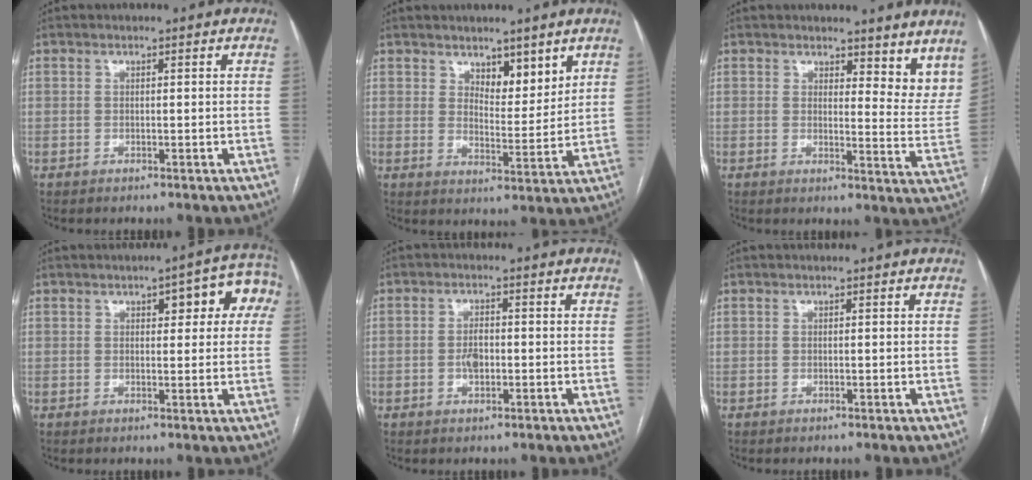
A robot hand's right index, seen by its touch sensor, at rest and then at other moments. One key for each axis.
{"total": 5.7, "fx": 3.8, "fy": 2.5, "fz": 3.5, "tx": -0.047, "ty": -0.010, "tz": 0.064}
{"total": 9.4, "fx": 8.2, "fy": 3.8, "fz": 2.9, "tx": 0.000, "ty": -0.027, "tz": 0.076}
{"total": 8.4, "fx": 2.9, "fy": 2.9, "fz": 7.3, "tx": -0.079, "ty": 0.029, "tz": 0.030}
{"total": 2.6, "fx": -0.4, "fy": 1.4, "fz": 2.2, "tx": -0.036, "ty": 0.003, "tz": -0.006}
{"total": 0.0}